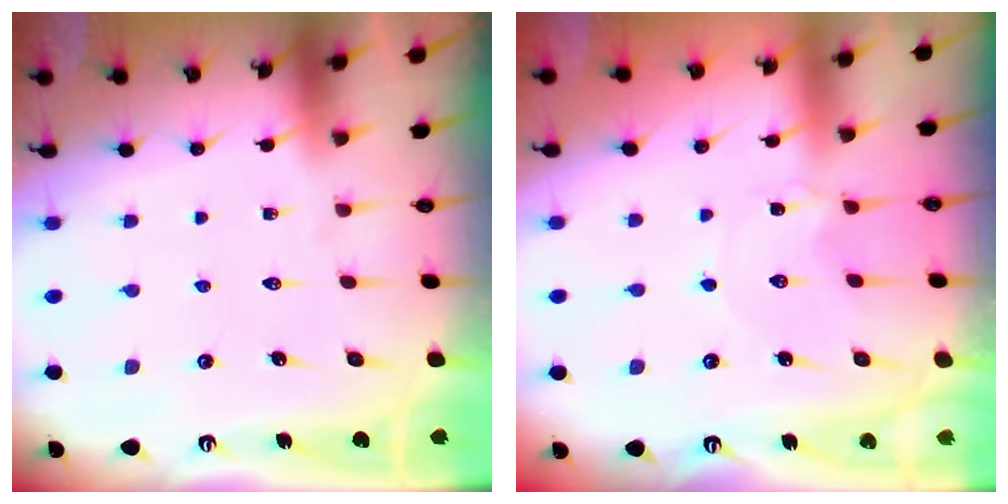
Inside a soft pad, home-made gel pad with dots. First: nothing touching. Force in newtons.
{"total": 1.8, "press": 1.8, "slide": 0.2}